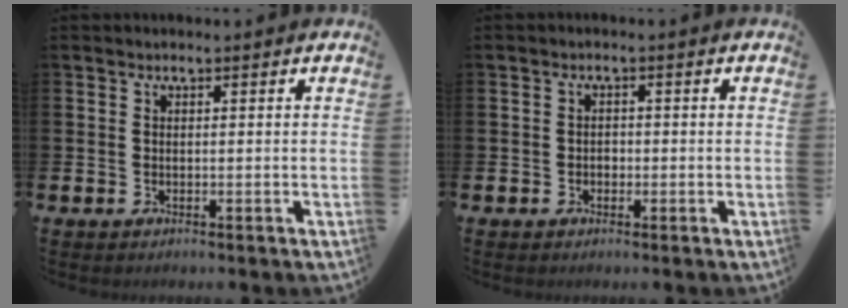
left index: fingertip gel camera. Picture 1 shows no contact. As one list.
[{"total": 1.1, "force": [-0.4, 1.0, 0.4], "torque": [-0.009, 0.004, -0.010]}]